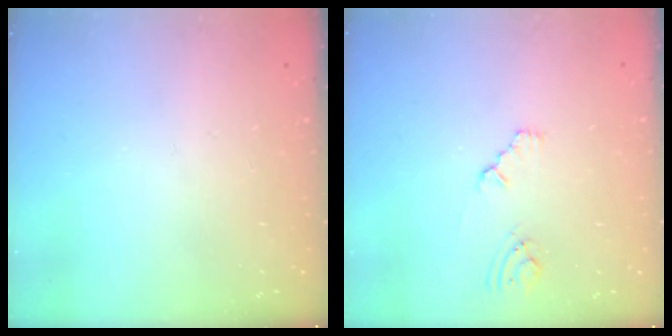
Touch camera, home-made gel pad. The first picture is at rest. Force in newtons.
{"total": 2.1, "press": 2.1, "slide": 0.4}